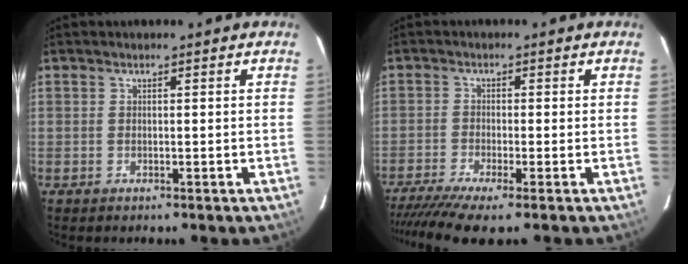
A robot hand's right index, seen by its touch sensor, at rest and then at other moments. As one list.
[{"total": 7.9, "force": [-6.1, -0.2, 5.0], "torque": [-0.085, -0.010, -0.101]}]